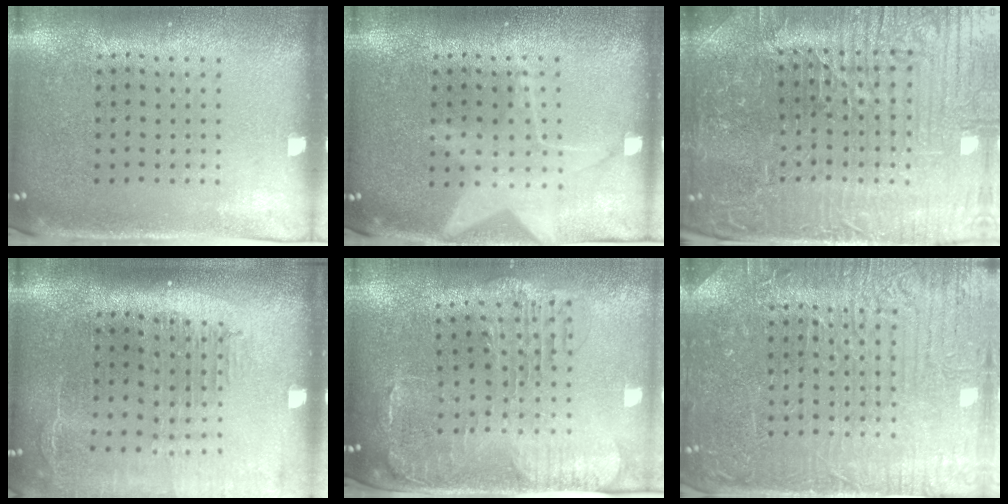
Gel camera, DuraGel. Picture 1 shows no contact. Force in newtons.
{"total": 1.5, "press": 1.3, "slide": 0.6}
{"total": 5.9, "press": 5.6, "slide": 1.9}
{"total": 2.5, "press": 2.0, "slide": 1.5}
{"total": 1.6, "press": 1.5, "slide": 0.4}
{"total": 4.6, "press": 4.6, "slide": 0.6}